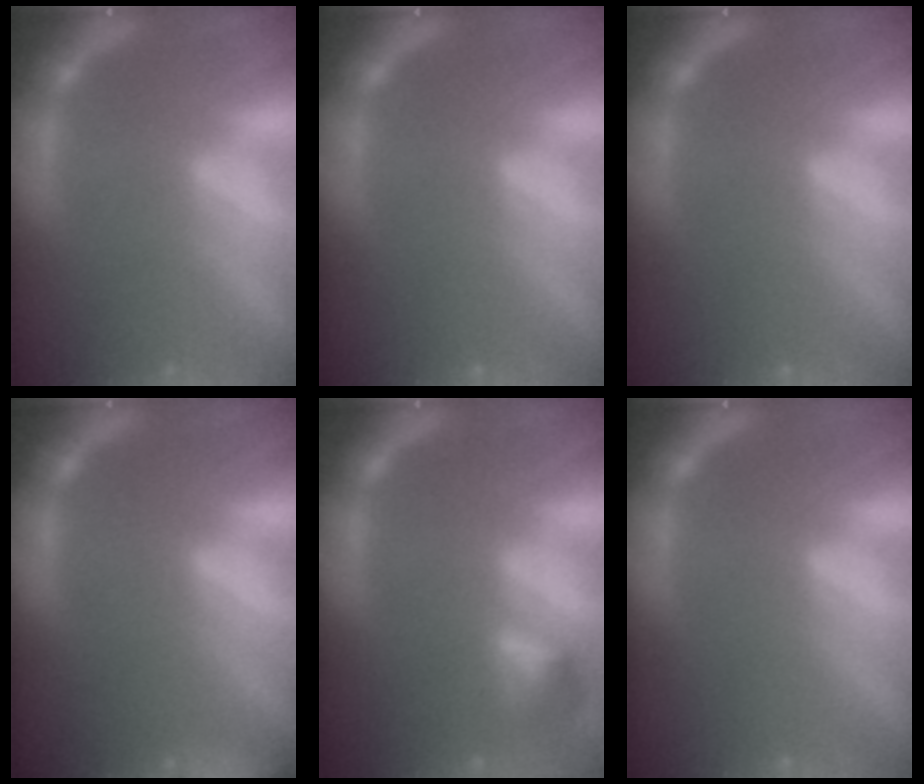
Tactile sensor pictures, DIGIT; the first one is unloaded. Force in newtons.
{"total": 0.0}
{"total": 0.0}
{"total": 5.0}
{"total": 2.4}
{"total": 0.0}